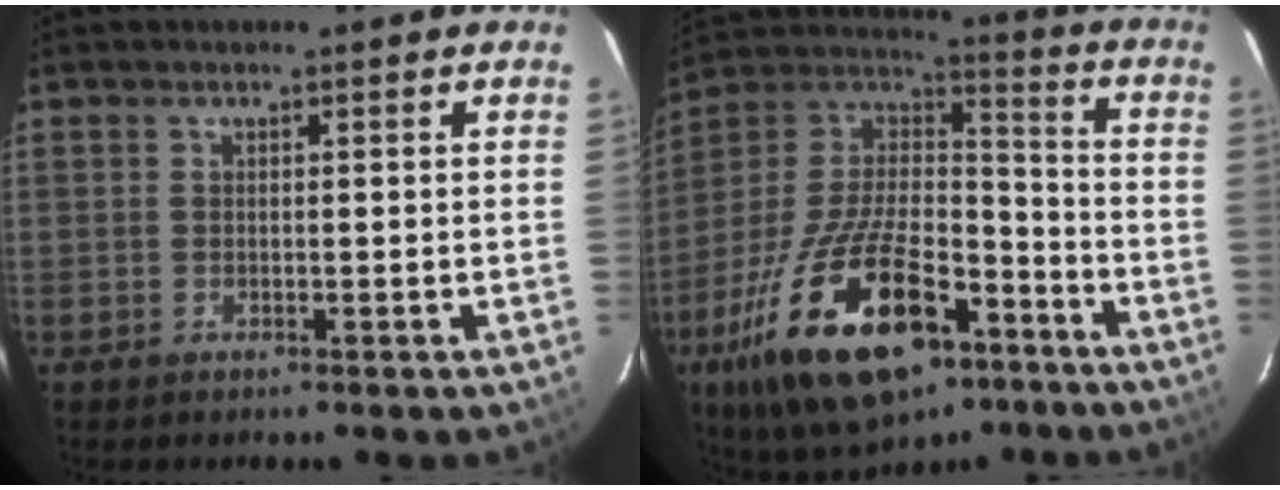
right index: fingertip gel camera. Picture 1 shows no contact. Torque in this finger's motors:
{"motor_torque": [2.12, -0.01, 0.97, 0.18]}